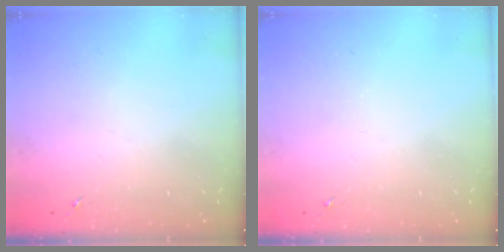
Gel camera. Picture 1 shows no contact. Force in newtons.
{"total": 0.0}